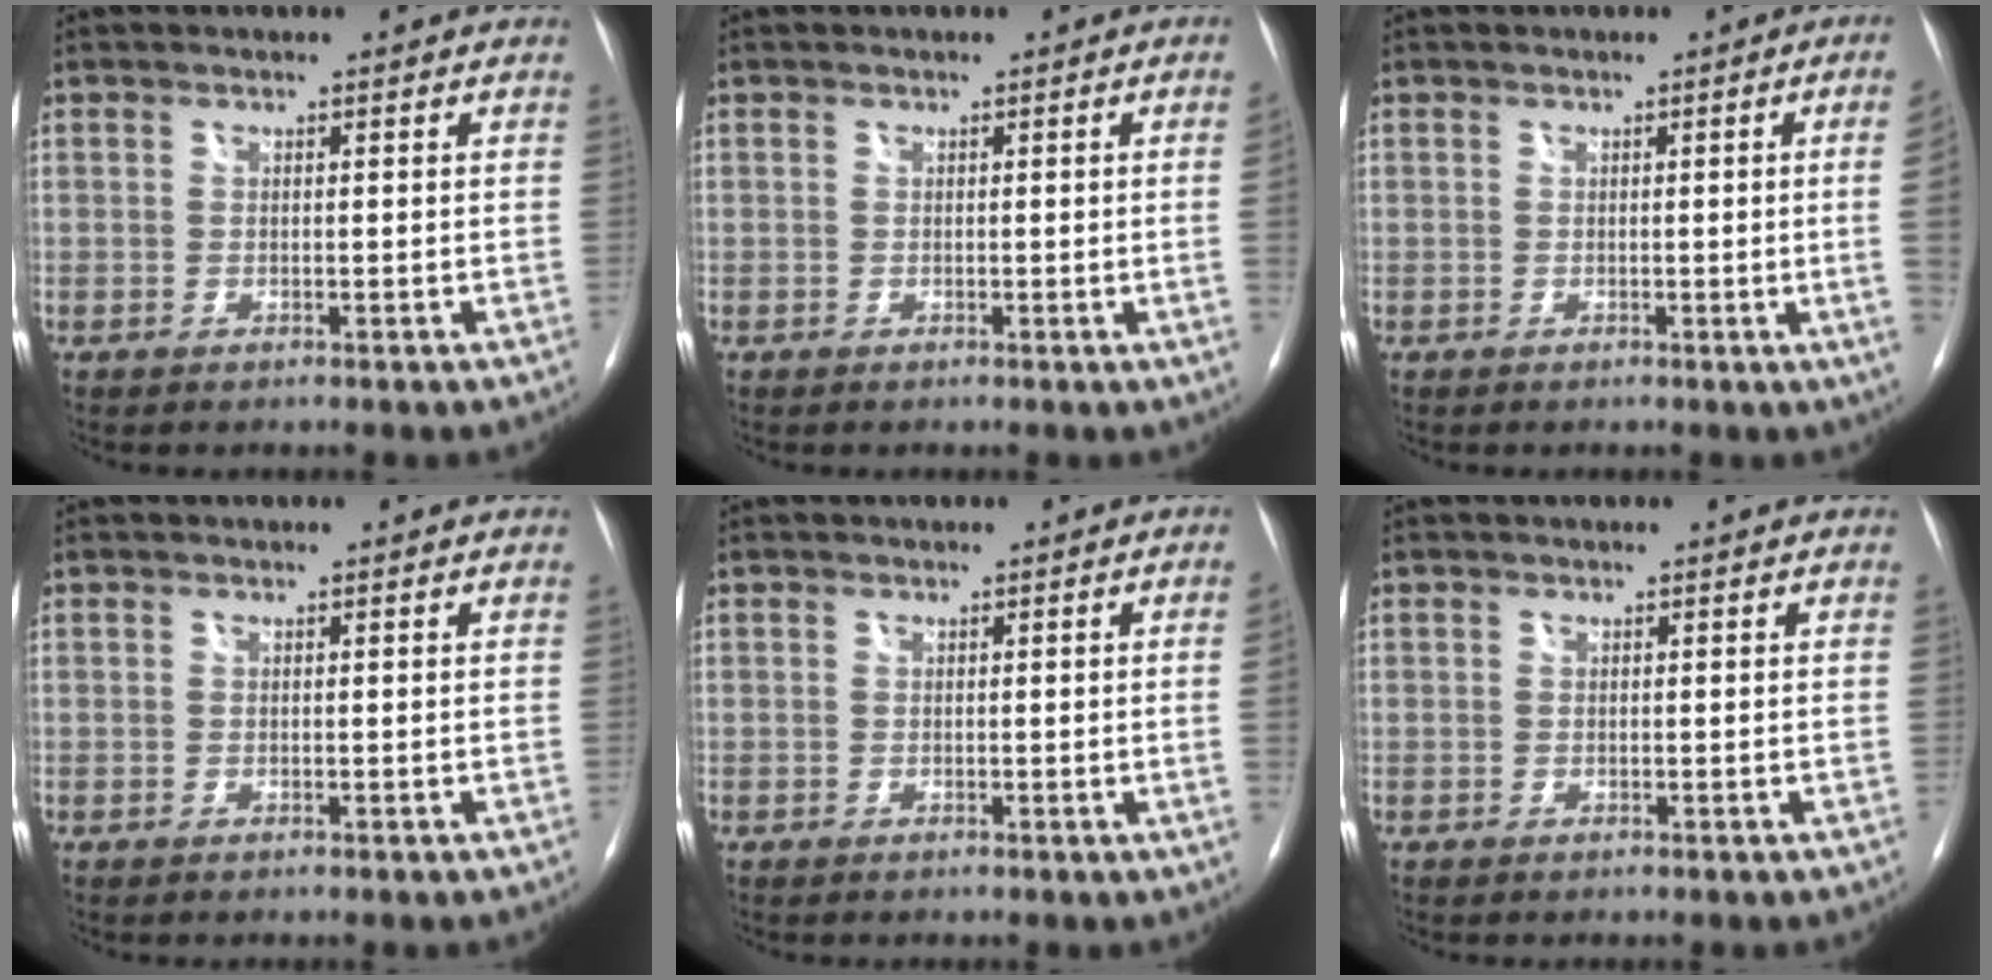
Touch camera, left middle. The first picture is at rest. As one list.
[{"total": 1.7, "force": [-0.2, -0.8, 1.5], "torque": [-0.017, -0.001, -0.002]}, {"total": 4.7, "force": [-0.3, -1.8, 4.3], "torque": [-0.047, -0.008, -0.004]}, {"total": 0.0}, {"total": 1.6, "force": [-0.2, -0.7, 1.4], "torque": [-0.016, -0.001, -0.002]}, {"total": 0.0}]